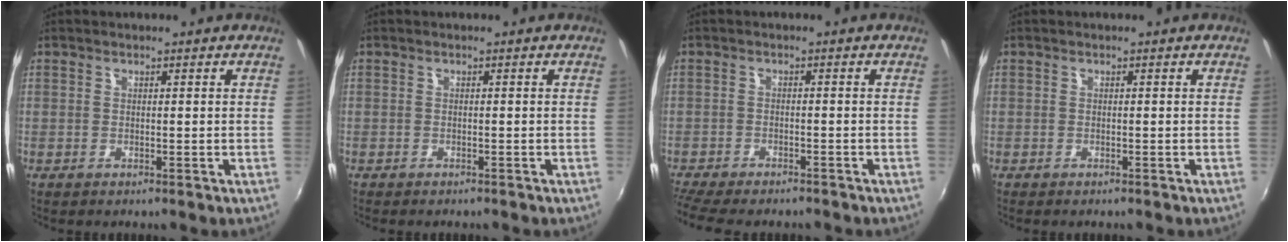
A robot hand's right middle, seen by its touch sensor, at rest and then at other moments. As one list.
[{"total": 1.3, "force": [-1.2, 0.4, 0.4], "torque": [-0.011, -0.007, -0.018]}, {"total": 9.8, "force": [-8.6, 2.2, 4.1], "torque": [-0.105, -0.030, -0.141]}, {"total": 0.6, "force": [-0.6, 0.2, 0.2], "torque": [-0.004, -0.003, -0.010]}]